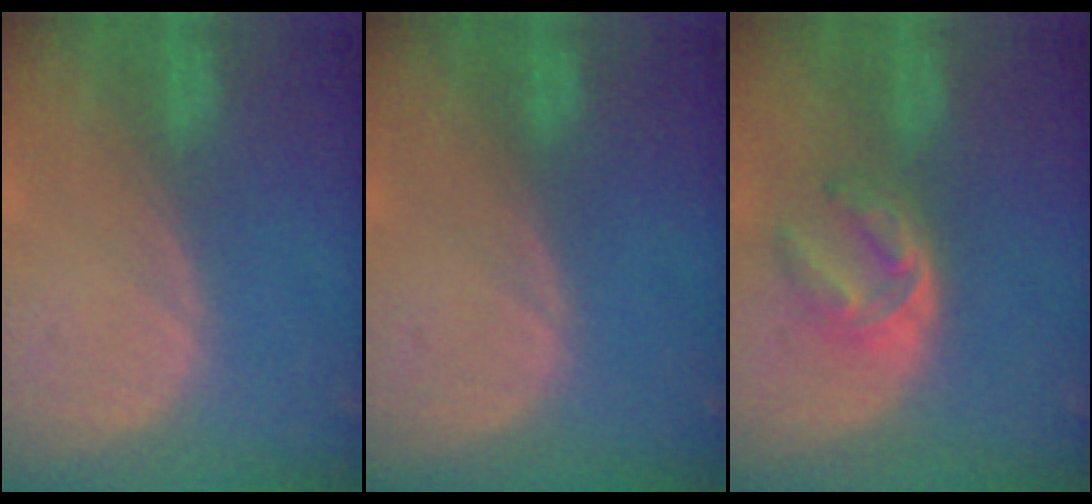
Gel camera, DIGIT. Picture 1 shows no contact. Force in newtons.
{"total": 0.0}
{"total": 6.3, "press": 5.0, "slide": 3.8}